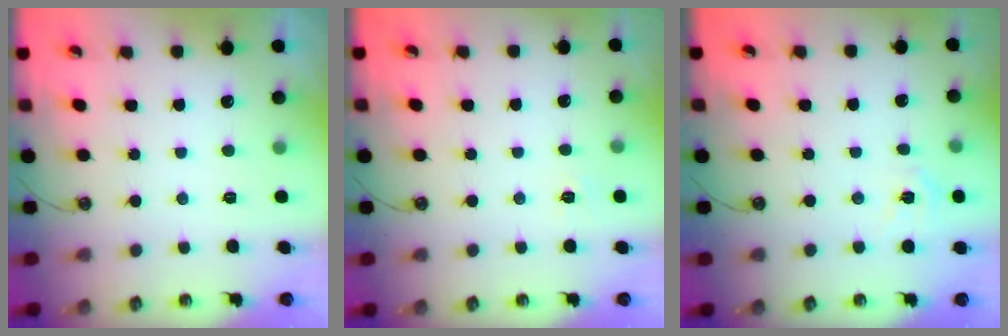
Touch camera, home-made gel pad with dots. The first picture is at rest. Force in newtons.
{"total": 3.6, "press": 3.6, "slide": 0.5}
{"total": 5.6, "press": 5.6, "slide": 0.5}